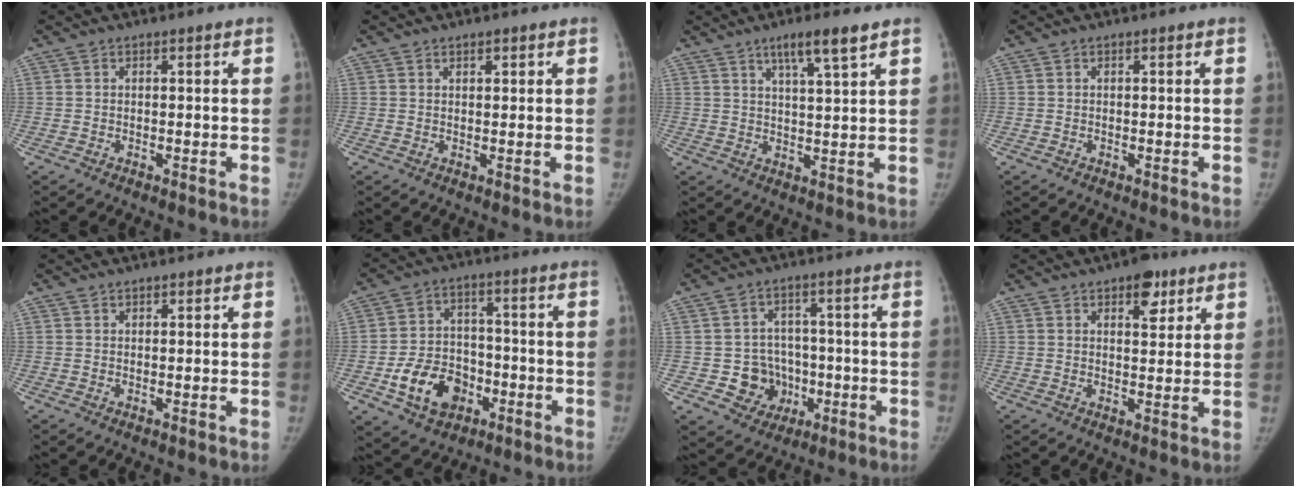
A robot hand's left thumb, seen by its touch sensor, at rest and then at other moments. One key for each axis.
{"total": 1.4, "fx": 0.9, "fy": 0.7, "fz": 0.9, "tx": -0.008, "ty": -0.003, "tz": 0.013}
{"total": 6.8, "fx": 4.3, "fy": 0.5, "fz": 5.2, "tx": -0.091, "ty": -0.022, "tz": 0.077}
{"total": 0.0}
{"total": 0.9, "fx": 0.7, "fy": 0.5, "fz": 0.4, "tx": 0.000, "ty": -0.003, "tz": 0.008}
{"total": 12.5, "fx": -4.8, "fy": 9.3, "fz": 6.9, "tx": -0.087, "ty": 0.028, "tz": -0.076}
{"total": 8.3, "fx": -1.7, "fy": 7.8, "fz": 2.5, "tx": 0.004, "ty": 0.017, "tz": -0.019}
{"total": 7.1, "fx": 4.1, "fy": 3.3, "fz": 4.8, "tx": -0.041, "ty": -0.019, "tz": 0.054}